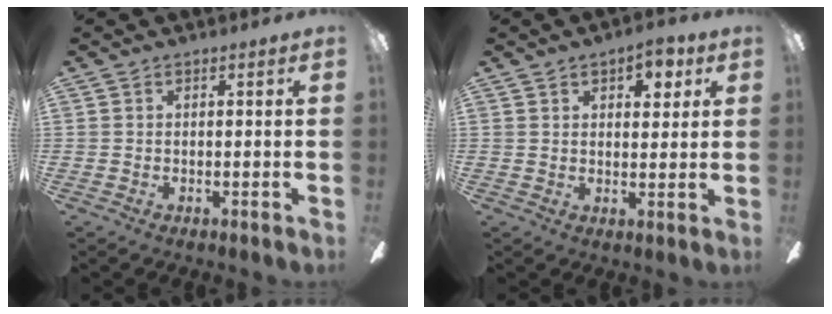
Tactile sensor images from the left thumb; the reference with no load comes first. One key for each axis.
{"total": 5.1, "fx": 2.8, "fy": 2.7, "fz": 3.2, "tx": -0.028, "ty": -0.006, "tz": 0.043}